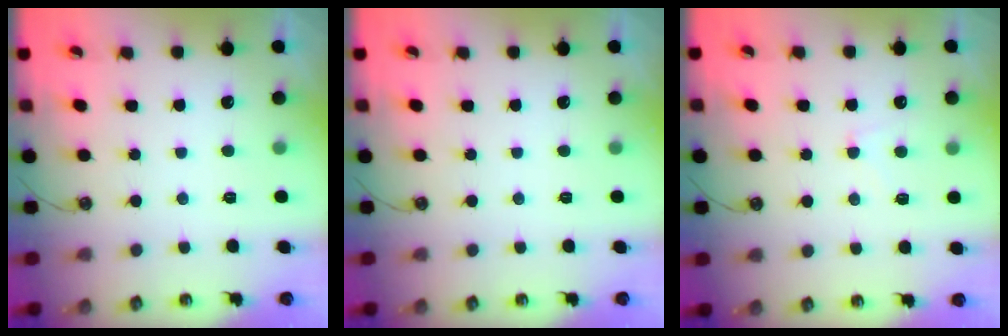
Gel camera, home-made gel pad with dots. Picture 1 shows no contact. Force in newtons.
{"total": 0.0}
{"total": 1.3, "press": 1.2, "slide": 0.6}